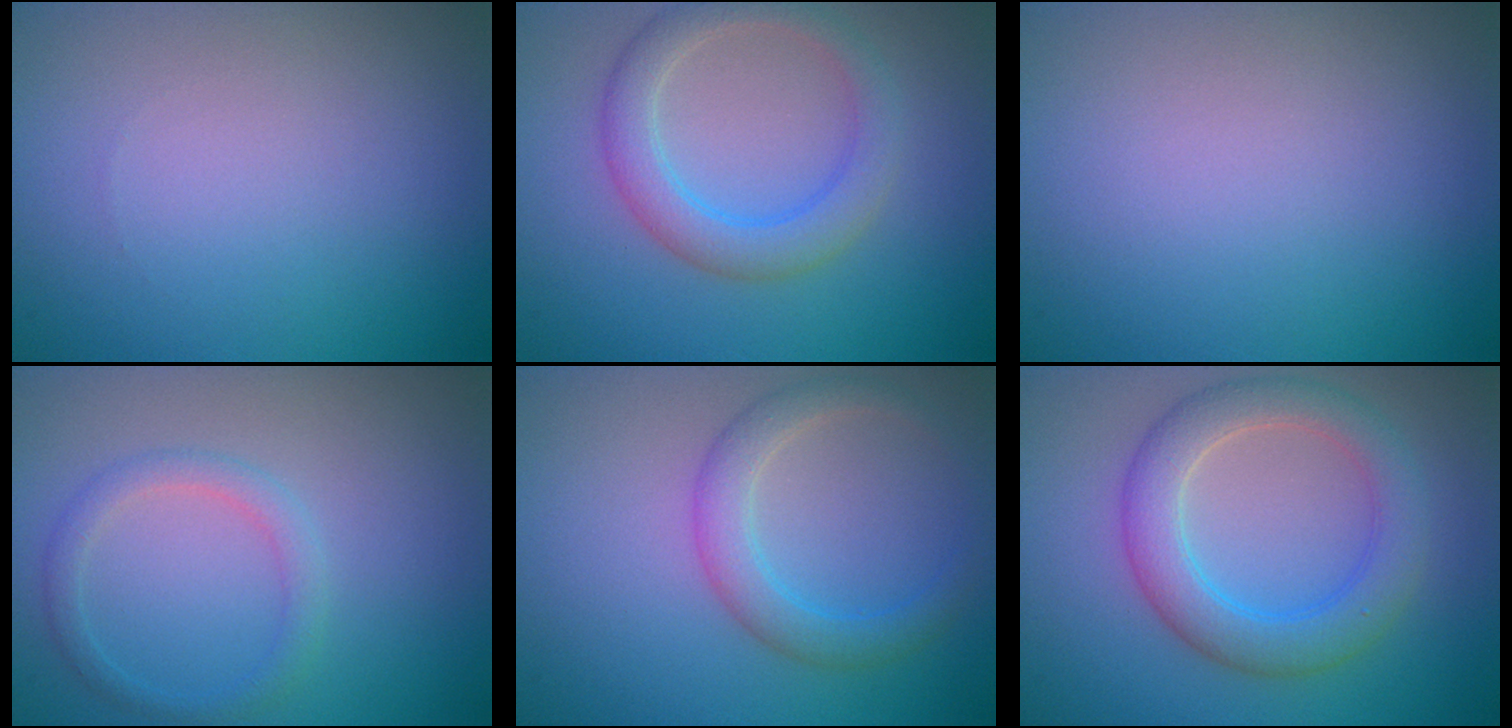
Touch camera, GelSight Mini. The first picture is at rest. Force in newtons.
{"total": 3.6, "press": 3.6, "slide": 0.1}
{"total": 0.0}
{"total": 1.9, "press": 1.8, "slide": 0.1}
{"total": 3.0, "press": 3.0, "slide": 0.1}
{"total": 4.8, "press": 4.8, "slide": 0.3}